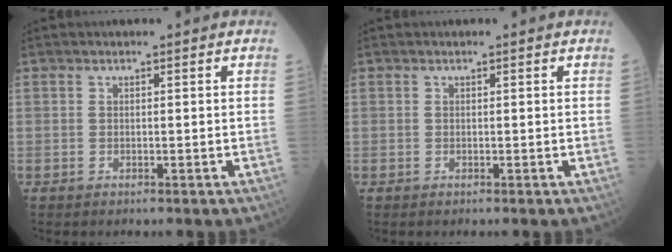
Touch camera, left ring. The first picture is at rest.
{"total": 0.0}